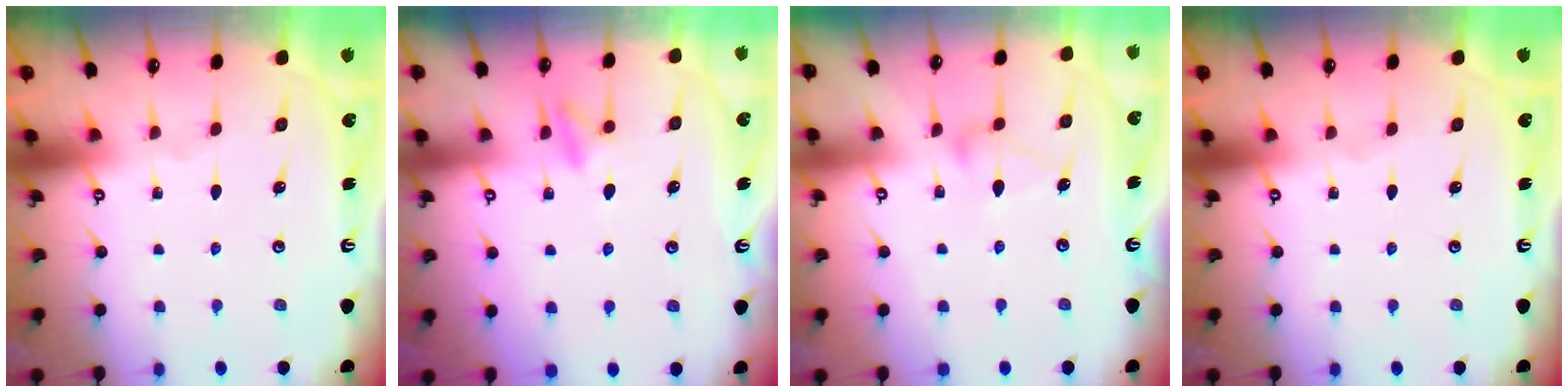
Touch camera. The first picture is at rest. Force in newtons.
{"total": 10.1, "press": 10.0, "slide": 1.3}
{"total": 6.9, "press": 6.8, "slide": 0.4}
{"total": 0.0}